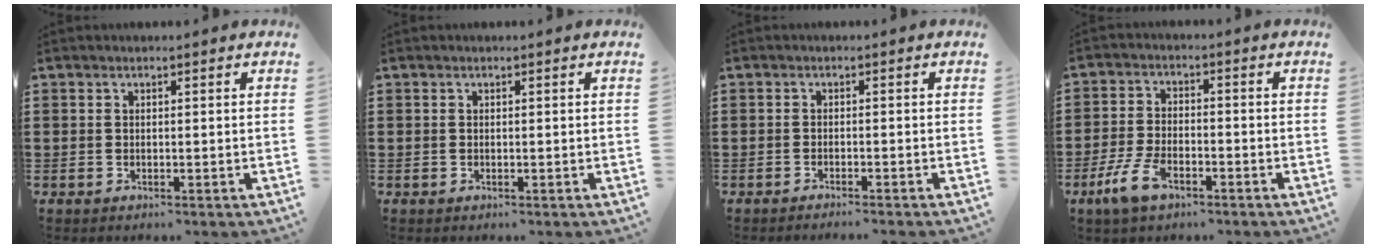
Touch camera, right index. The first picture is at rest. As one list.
[{"total": 0.0}, {"total": 1.1, "force": [-1.0, -0.3, 0.2], "torque": [-0.005, -0.001, -0.019]}, {"total": 5.9, "force": [-3.3, 2.5, 4.2], "torque": [-0.103, -0.004, -0.067]}]